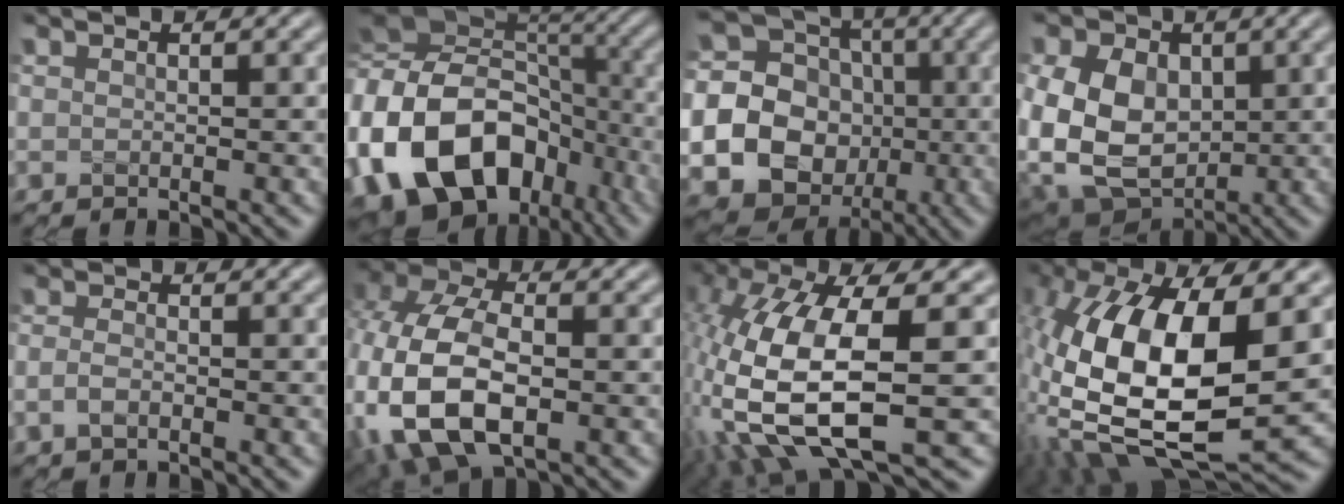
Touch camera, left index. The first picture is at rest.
{"total": 18.6, "force": [-5.1, 13.3, 11.9], "torque": [-0.236, -0.011, -0.079]}
{"total": 26.1, "force": [-5.4, 24.5, 7.2], "torque": [-0.167, -0.004, -0.119]}
{"total": 14.1, "force": [0.3, 11.2, 8.5], "torque": [-0.186, -0.008, -0.006]}
{"total": 1.5, "force": [-0.7, 0.7, 1.1], "torque": [-0.026, 0.000, -0.018]}
{"total": 13.2, "force": [-2.8, 8.6, 9.5], "torque": [-0.214, -0.028, -0.034]}
{"total": 12.4, "force": [-2.1, 4.3, 11.4], "torque": [-0.260, -0.018, -0.036]}
{"total": 15.2, "force": [1.4, 7.3, 13.3], "torque": [-0.285, -0.020, 0.027]}